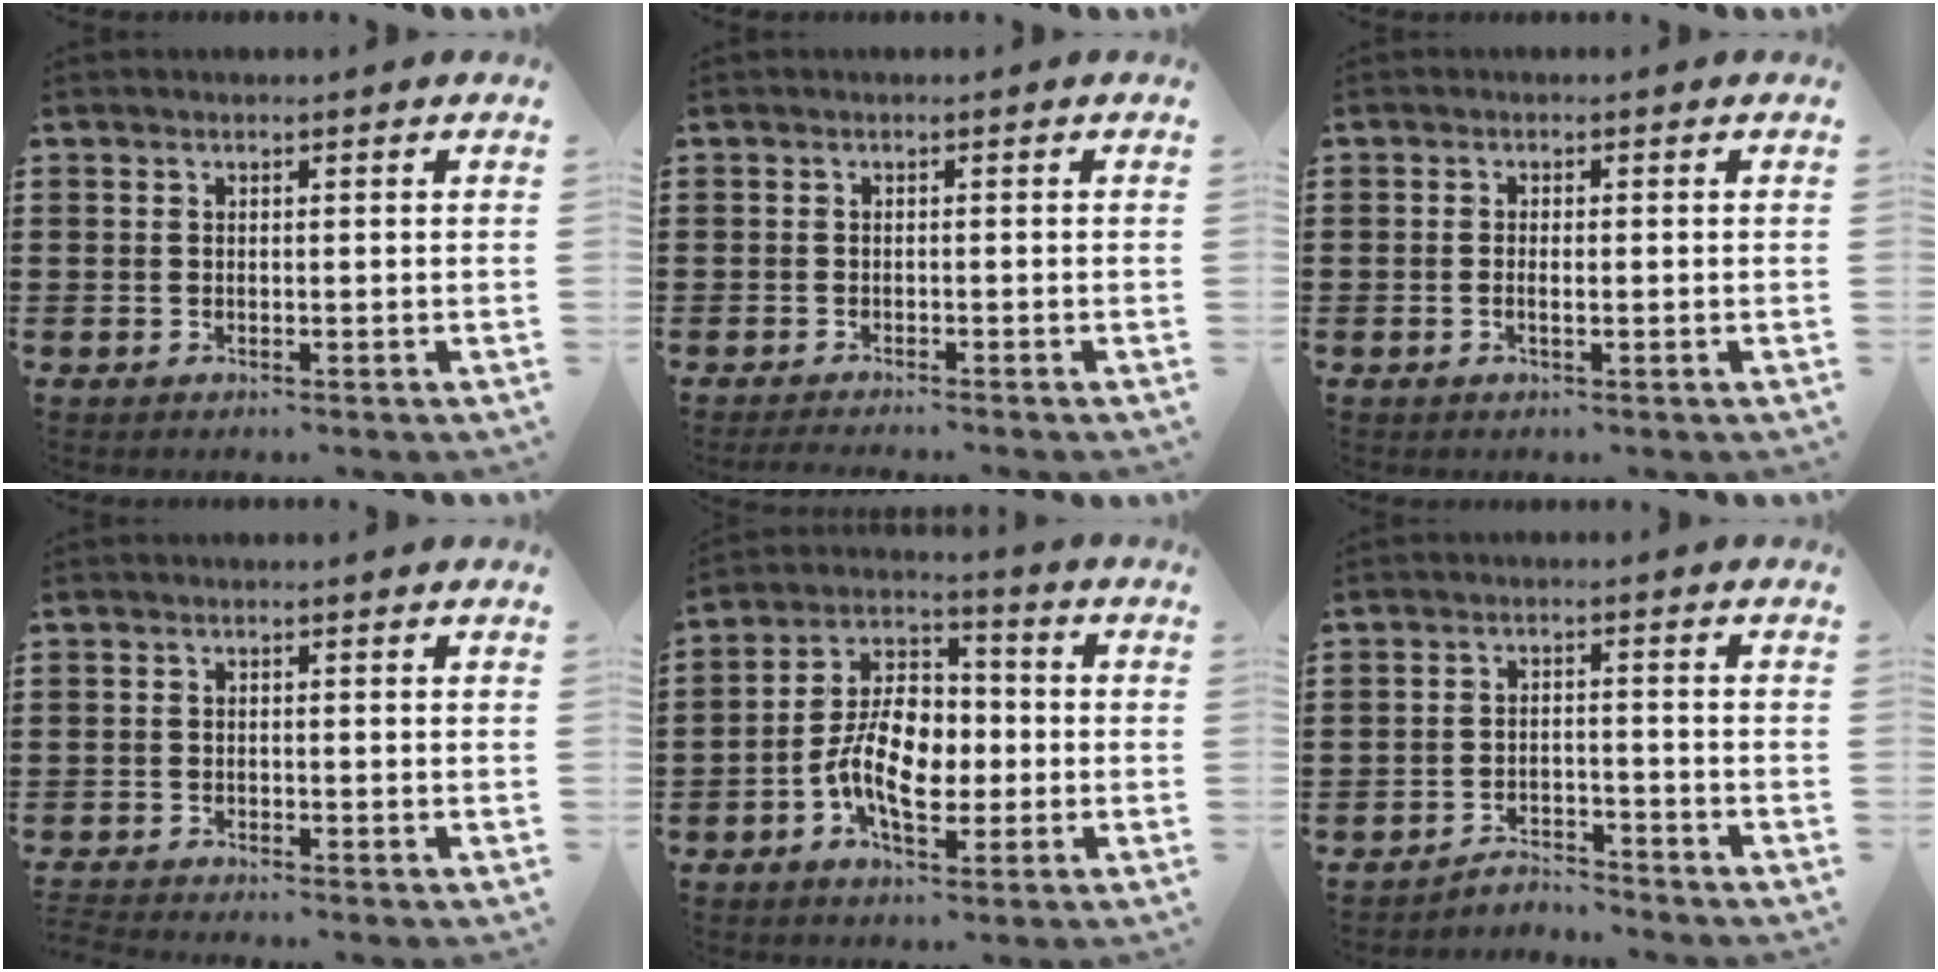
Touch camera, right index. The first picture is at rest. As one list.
[{"total": 1.1, "force": [-1.1, -0.1, 0.0], "torque": [-0.002, 0.001, -0.022]}, {"total": 1.3, "force": [-0.4, 0.3, 1.2], "torque": [-0.022, -0.001, -0.006]}, {"total": 0.8, "force": [-0.8, 0.0, 0.0], "torque": [-0.001, -0.001, -0.016]}, {"total": 9.5, "force": [-2.2, 5.6, 7.3], "torque": [-0.149, 0.007, -0.046]}, {"total": 3.4, "force": [-3.3, 0.4, 0.1], "torque": [-0.009, 0.003, -0.072]}]